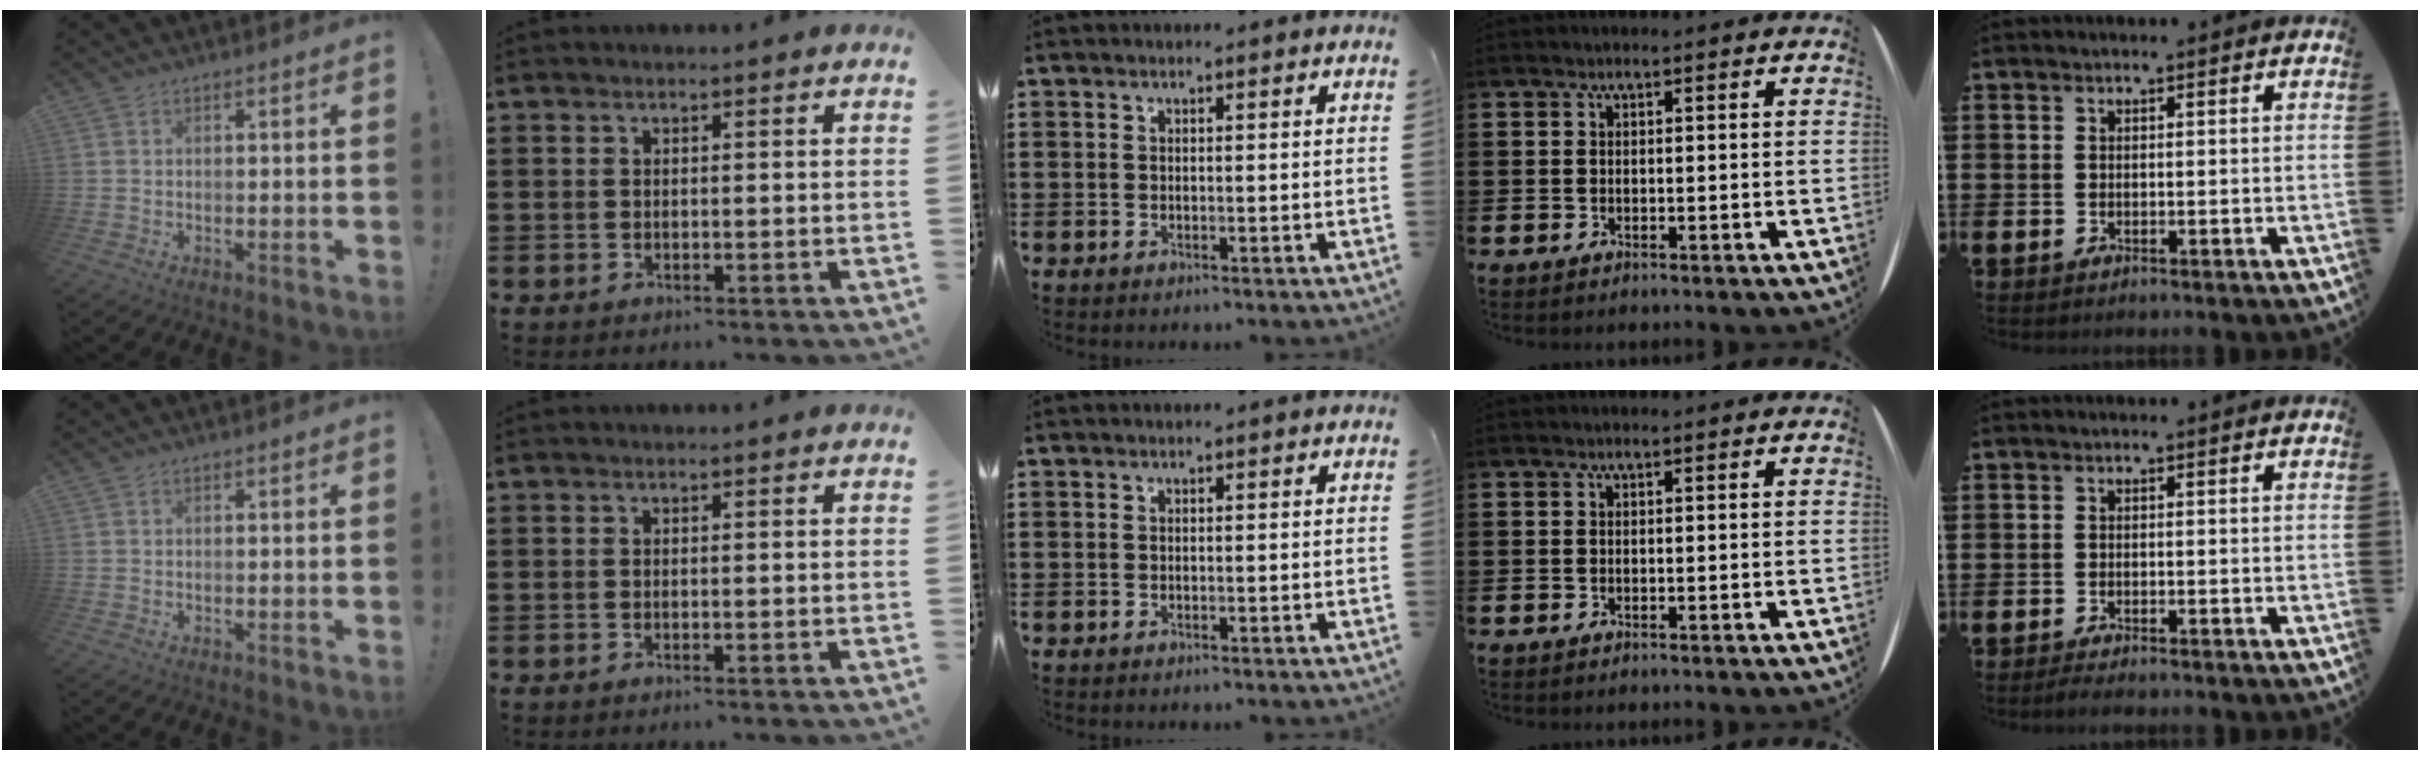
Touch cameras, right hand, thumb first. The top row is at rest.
{"little": {"total": 0.9, "force": [-0.7, 0.2, 0.4], "torque": [-0.010, -0.001, -0.014]}}